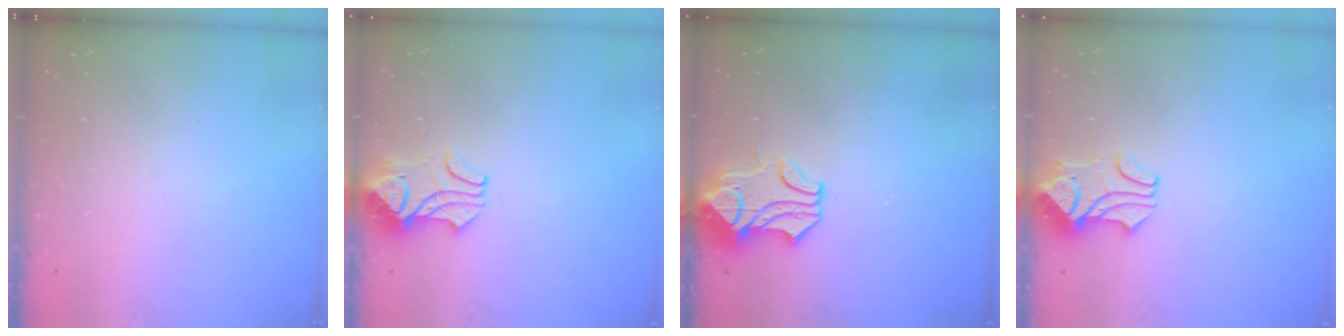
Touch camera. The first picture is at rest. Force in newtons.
{"total": 2.0, "press": 1.8, "slide": 0.9}
{"total": 2.0, "press": 1.2, "slide": 1.5}
{"total": 1.6, "press": 1.2, "slide": 1.0}